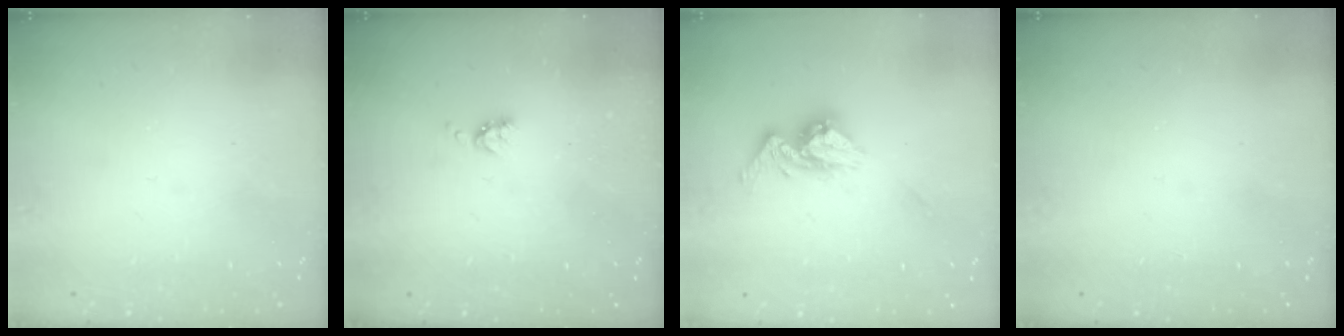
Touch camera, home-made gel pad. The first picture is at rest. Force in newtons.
{"total": 4.0, "press": 3.9, "slide": 0.6}
{"total": 10.6, "press": 10.6, "slide": 1.0}
{"total": 1.7, "press": 1.7, "slide": 0.2}